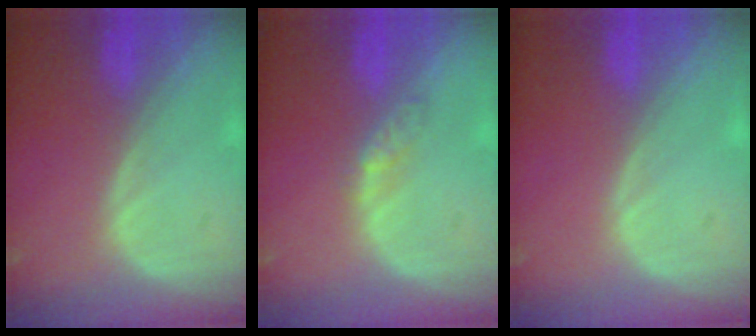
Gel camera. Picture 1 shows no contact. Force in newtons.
{"total": 2.6, "press": 2.3, "slide": 1.3}
{"total": 0.0}